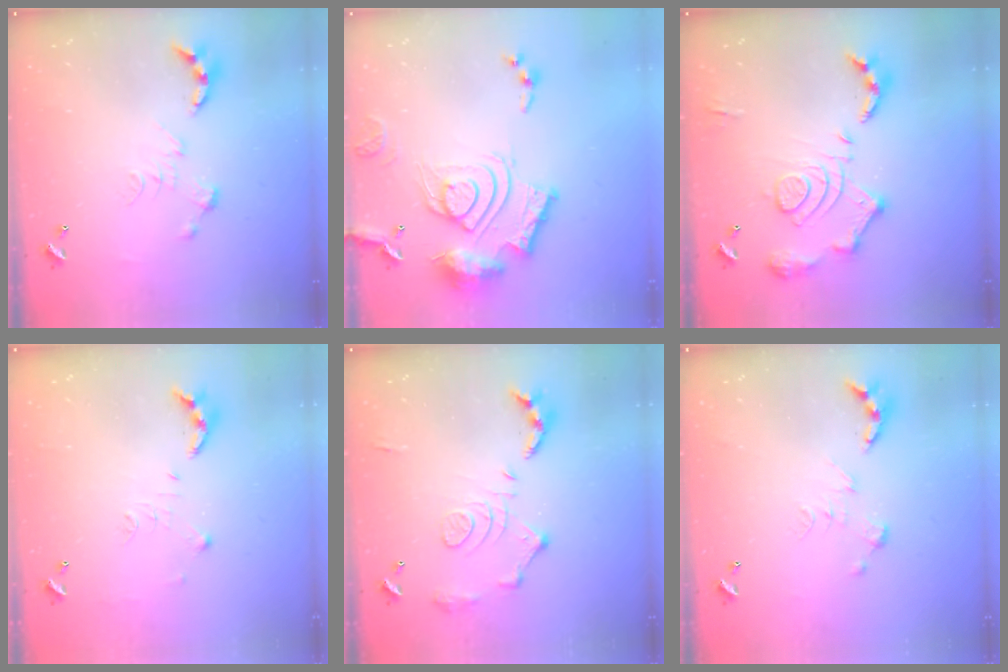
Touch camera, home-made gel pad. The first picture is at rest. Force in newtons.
{"total": 20.1, "press": 20.0, "slide": 1.9}
{"total": 16.6, "press": 16.6, "slide": 1.7}
{"total": 8.7, "press": 8.7, "slide": 0.8}
{"total": 14.2, "press": 14.1, "slide": 1.2}
{"total": 0.0}